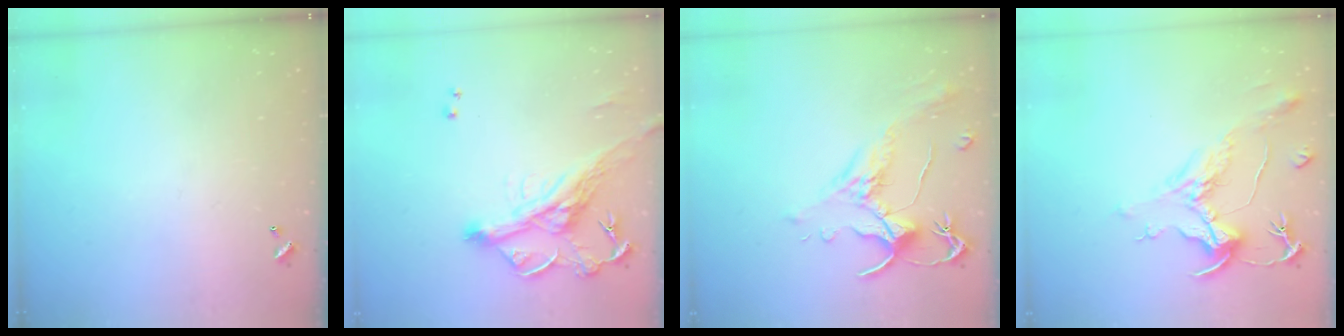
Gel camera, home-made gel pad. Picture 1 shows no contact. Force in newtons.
{"total": 5.2, "press": 4.8, "slide": 1.8}
{"total": 1.5, "press": 1.0, "slide": 1.1}
{"total": 2.1, "press": 1.7, "slide": 1.3}